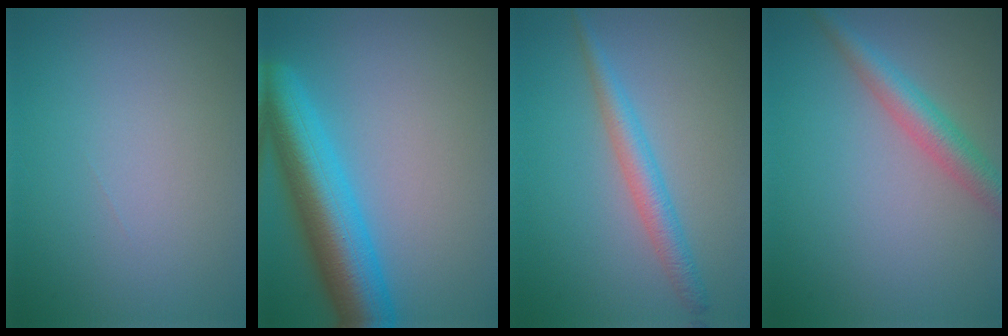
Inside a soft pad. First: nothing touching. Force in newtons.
{"total": 8.5, "press": 8.5, "slide": 0.3}
{"total": 2.8, "press": 2.8, "slide": 0.1}
{"total": 3.4, "press": 3.4, "slide": 0.1}